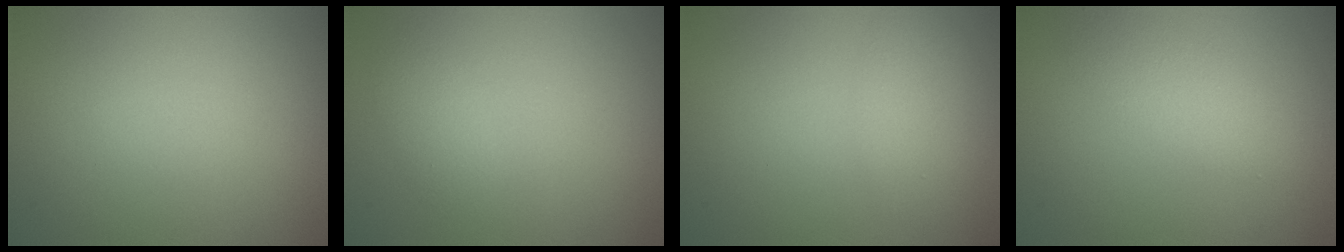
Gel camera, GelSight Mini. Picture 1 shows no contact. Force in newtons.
{"total": 1.5, "press": 1.5, "slide": 0.1}
{"total": 1.9, "press": 1.9, "slide": 0.1}
{"total": 2.8, "press": 2.8, "slide": 0.0}